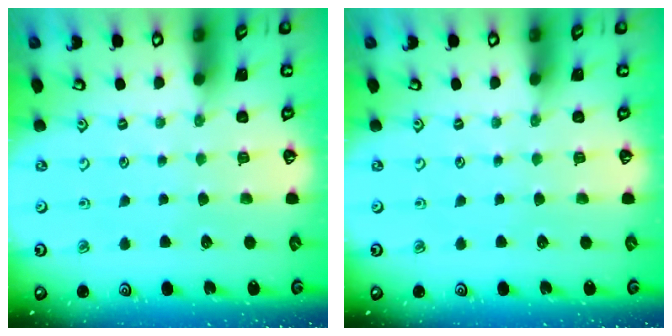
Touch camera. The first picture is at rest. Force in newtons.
{"total": 0.0}